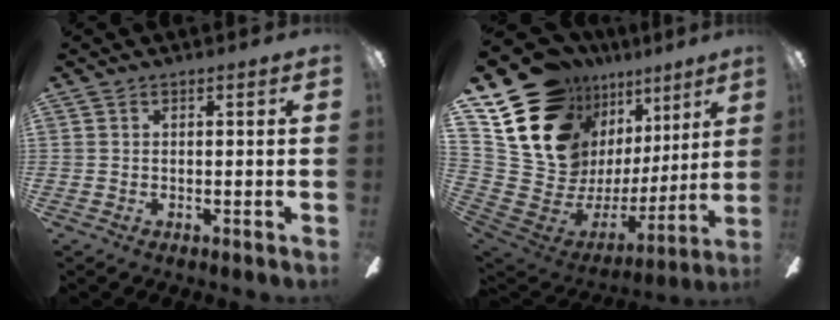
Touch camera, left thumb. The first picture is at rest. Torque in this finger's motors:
{"motor_torque": [2.51, 2.50, 1.44, -1.33, 0.13]}